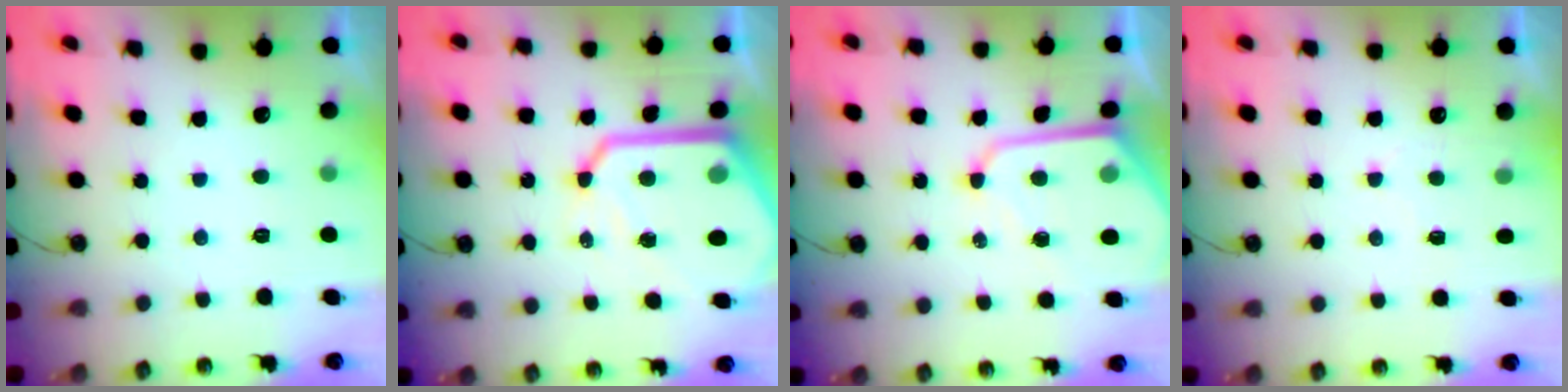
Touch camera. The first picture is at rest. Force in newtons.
{"total": 19.2, "press": 19.0, "slide": 2.1}
{"total": 11.7, "press": 11.7, "slide": 1.0}
{"total": 4.8, "press": 4.8, "slide": 0.3}